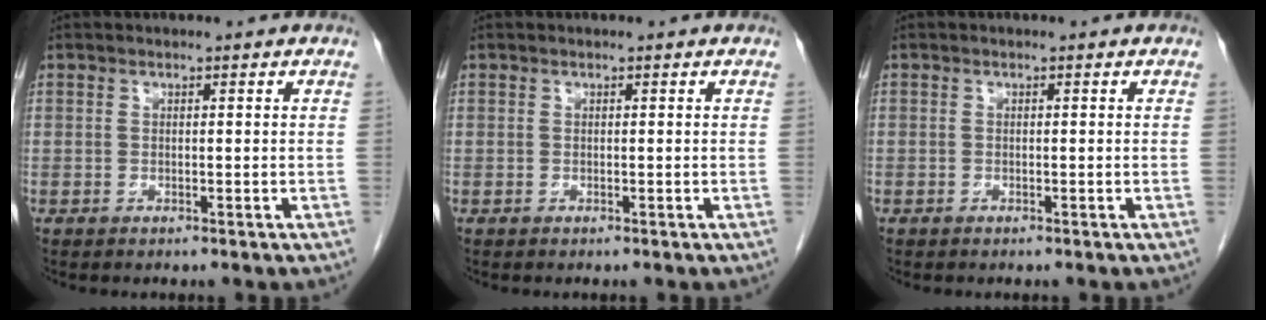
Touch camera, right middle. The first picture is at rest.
{"total": 0.0}
{"total": 0.0}